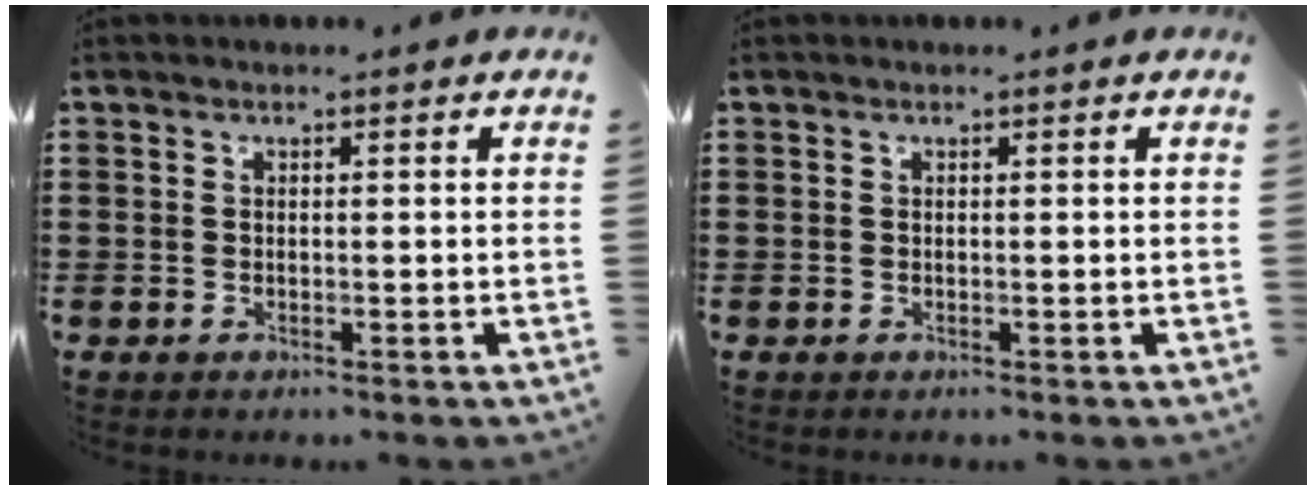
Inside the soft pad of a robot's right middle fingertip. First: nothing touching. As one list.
[{"total": 0.0}]